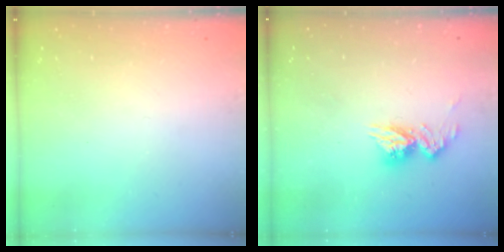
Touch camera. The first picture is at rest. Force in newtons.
{"total": 10.7, "press": 10.7, "slide": 1.0}